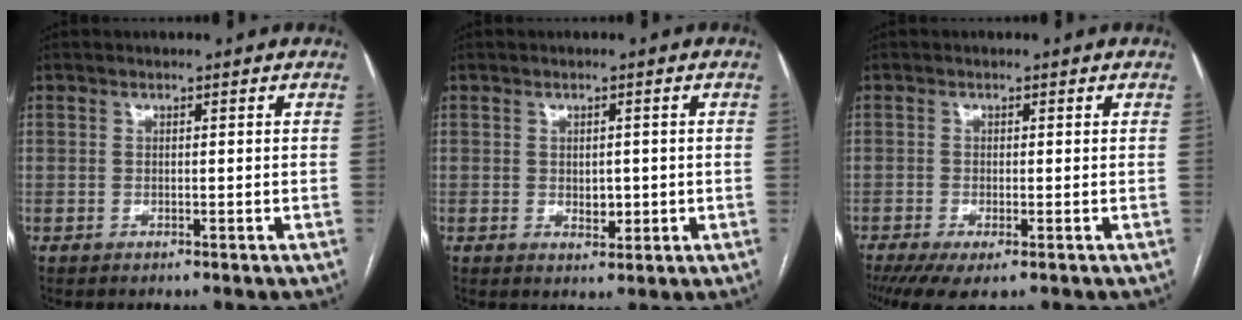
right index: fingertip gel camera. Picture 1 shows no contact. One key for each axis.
{"total": 2.7, "fx": -0.2, "fy": 1.7, "fz": 2.1, "tx": -0.029, "ty": -0.002, "tz": 0.004}
{"total": 5.2, "fx": -3.2, "fy": 1.4, "fz": 3.9, "tx": -0.063, "ty": -0.014, "tz": -0.052}